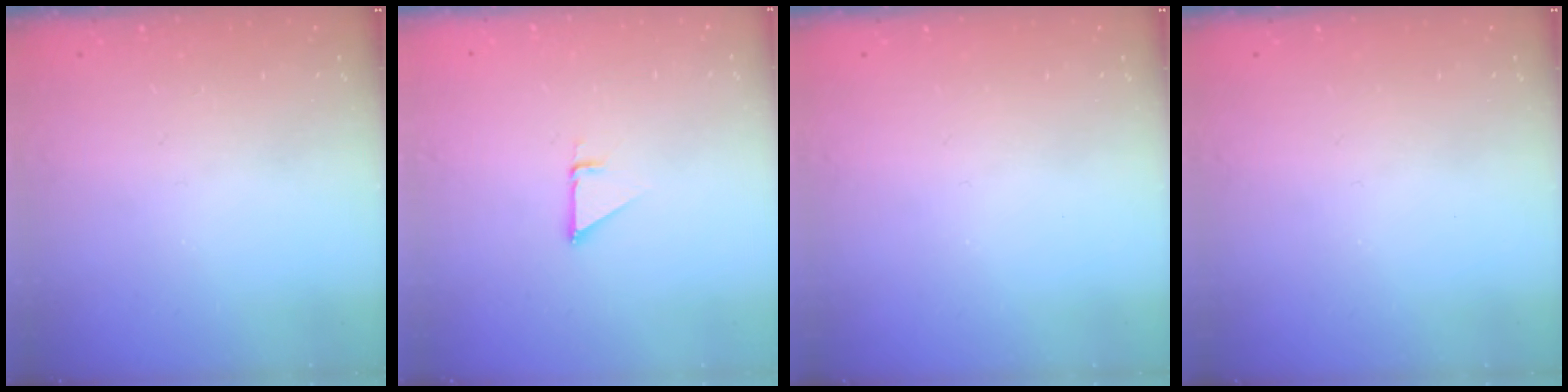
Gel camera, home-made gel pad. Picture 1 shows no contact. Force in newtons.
{"total": 2.3, "press": 2.3, "slide": 0.1}
{"total": 0.0}
{"total": 0.0}